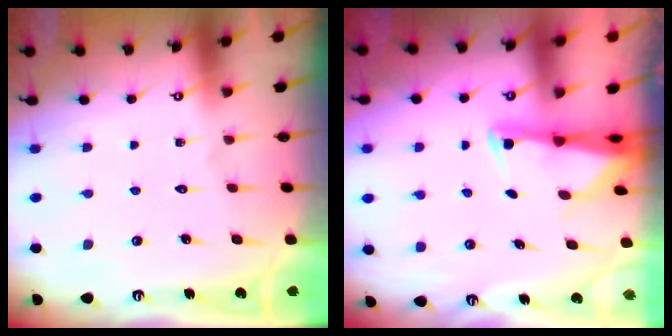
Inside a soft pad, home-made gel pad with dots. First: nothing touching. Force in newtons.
{"total": 2.5, "press": 2.5, "slide": 0.5}